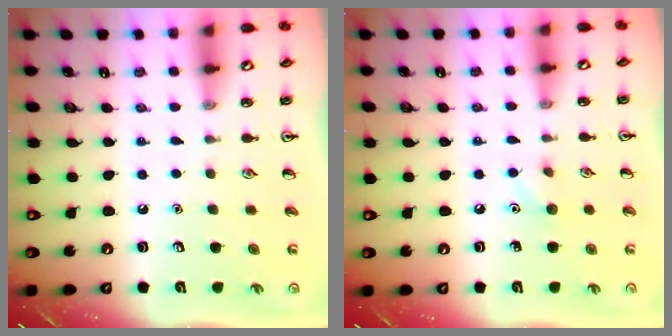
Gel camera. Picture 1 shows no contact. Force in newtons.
{"total": 5.6, "press": 5.4, "slide": 1.6}